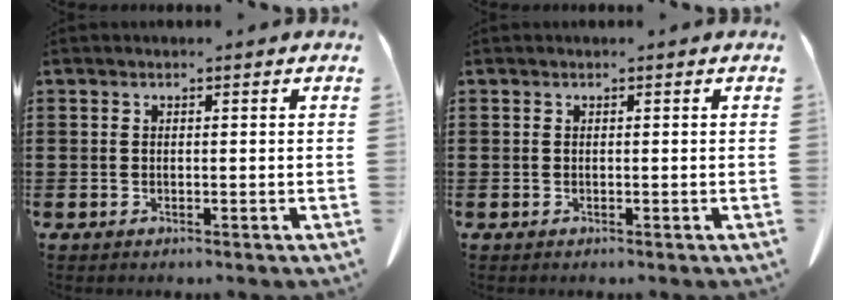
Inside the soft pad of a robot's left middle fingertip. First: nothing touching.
{"total": 0.0}